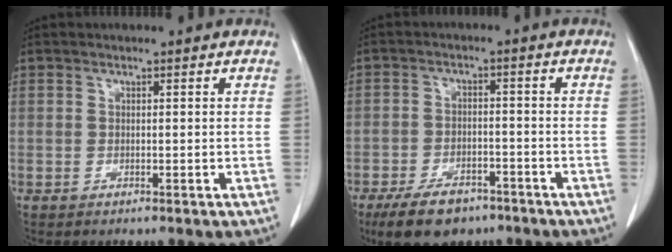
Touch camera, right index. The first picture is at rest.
{"total": 8.8, "force": [-6.4, 4.2, 4.4], "torque": [-0.078, -0.003, -0.103]}